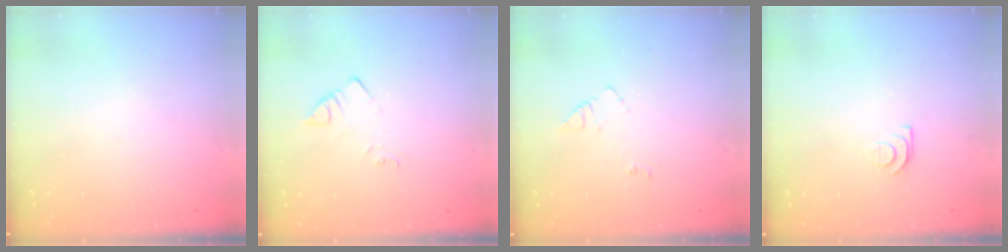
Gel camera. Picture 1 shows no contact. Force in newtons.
{"total": 2.9, "press": 2.9, "slide": 0.6}
{"total": 6.7, "press": 6.6, "slide": 0.8}
{"total": 4.9, "press": 4.9, "slide": 0.6}